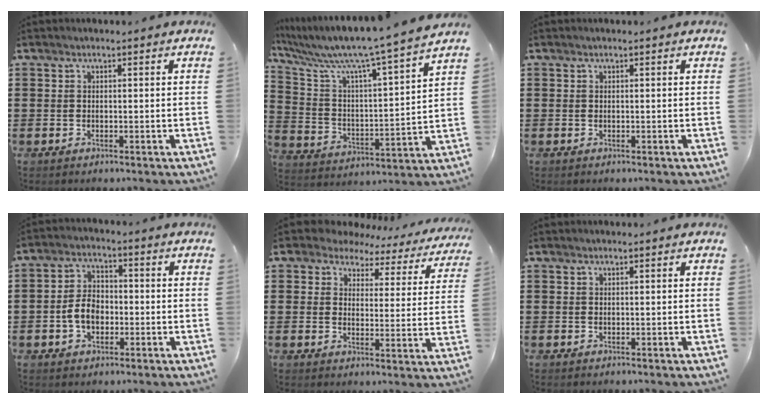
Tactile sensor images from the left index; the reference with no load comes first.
{"total": 8.6, "force": [7.4, -0.3, 4.3], "torque": [-0.118, -0.064, 0.114]}
{"total": 0.0}
{"total": 5.4, "force": [-1.5, 3.5, 3.8], "torque": [-0.092, 0.004, -0.034]}
{"total": 4.2, "force": [3.7, 1.9, 0.5], "torque": [-0.036, -0.018, 0.063]}
{"total": 0.0}